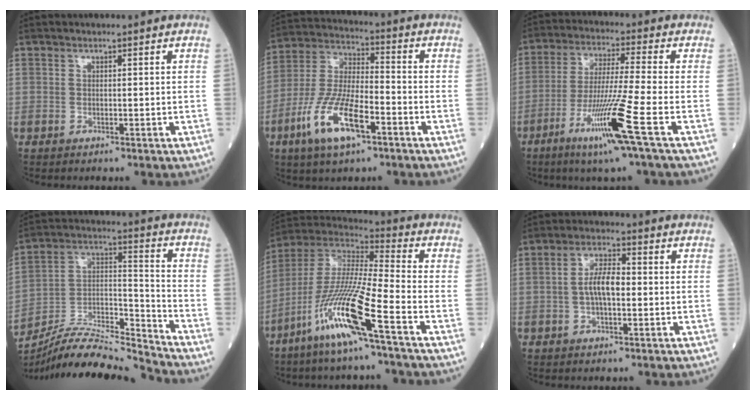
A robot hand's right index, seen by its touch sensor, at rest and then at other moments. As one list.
[{"total": 13.2, "force": [-6.1, 3.8, 11.1], "torque": [-0.235, -0.005, -0.116]}, {"total": 12.2, "force": [-5.5, -1.8, 10.8], "torque": [-0.209, -0.028, -0.106]}, {"total": 16.2, "force": [-15.6, -0.5, 4.3], "torque": [-0.072, 0.030, -0.280]}, {"total": 16.3, "force": [-8.2, -0.2, 14.1], "torque": [-0.297, -0.031, -0.166]}, {"total": 5.4, "force": [-0.5, 1.9, 5.1], "torque": [-0.103, 0.011, -0.013]}]